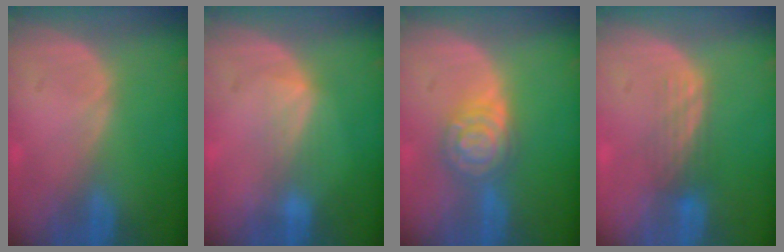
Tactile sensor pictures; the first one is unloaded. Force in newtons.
{"total": 2.7, "press": 2.7, "slide": 0.4}
{"total": 6.3, "press": 6.3, "slide": 0.5}
{"total": 3.3, "press": 3.0, "slide": 1.5}